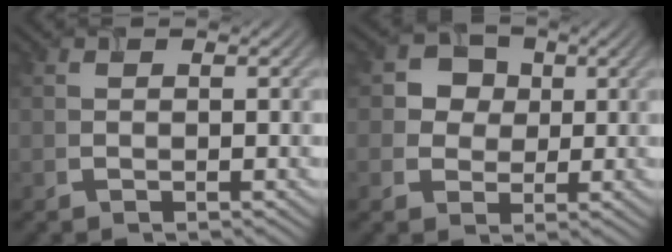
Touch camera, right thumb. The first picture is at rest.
{"total": 4.0, "force": [0.9, 3.6, 1.4], "torque": [-0.033, 0.008, 0.001]}